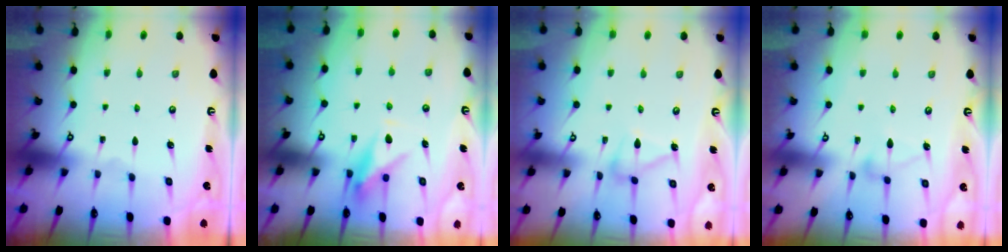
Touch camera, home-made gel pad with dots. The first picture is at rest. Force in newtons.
{"total": 7.7, "press": 7.7, "slide": 0.4}
{"total": 9.3, "press": 9.2, "slide": 0.5}
{"total": 6.3, "press": 6.3, "slide": 0.3}